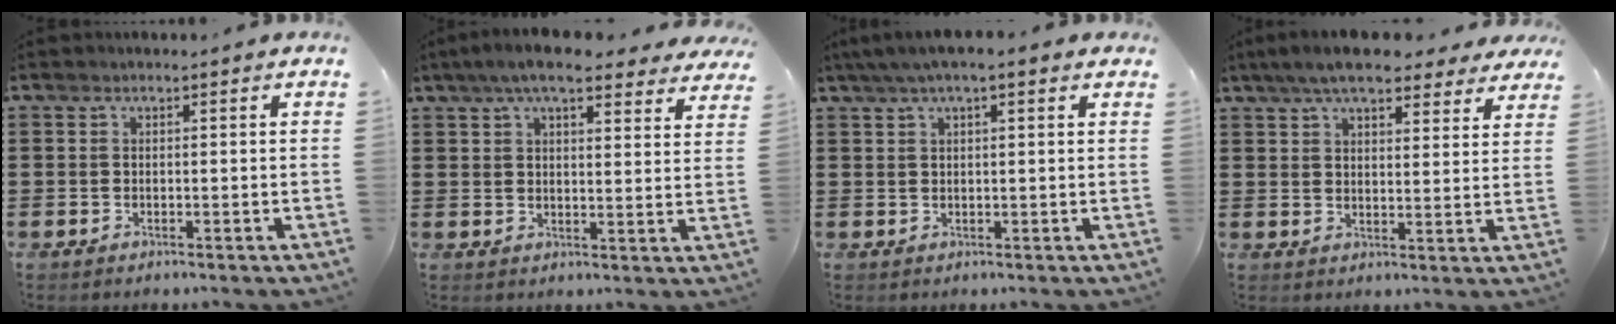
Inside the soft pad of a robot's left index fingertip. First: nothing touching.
{"total": 7.5, "force": [6.2, 1.3, 3.9], "torque": [-0.086, -0.011, 0.111]}
{"total": 3.3, "force": [1.8, 0.8, 2.6], "torque": [-0.052, 0.009, 0.031]}
{"total": 7.6, "force": [6.5, 1.6, 3.6], "torque": [-0.082, -0.011, 0.118]}